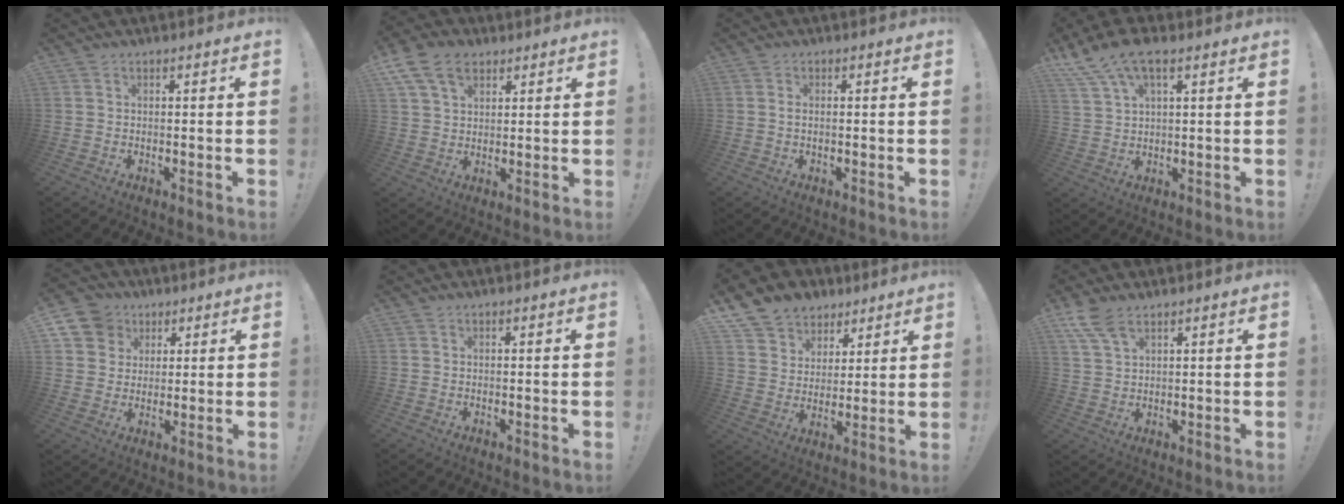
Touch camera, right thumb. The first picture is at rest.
{"total": 10.8, "force": [5.6, 7.2, 5.8], "torque": [-0.096, -0.014, 0.112]}
{"total": 1.4, "force": [-0.3, 0.4, 1.3], "torque": [-0.025, 0.004, -0.004]}
{"total": 9.3, "force": [6.0, 3.3, 6.3], "torque": [-0.124, -0.024, 0.119]}
{"total": 9.5, "force": [4.1, 8.1, 2.5], "torque": [-0.035, -0.020, 0.083]}
{"total": 0.0}
{"total": 11.4, "force": [7.2, 8.6, 2.5], "torque": [-0.040, -0.049, 0.144]}
{"total": 6.7, "force": [4.6, 2.6, 4.1], "torque": [-0.081, -0.018, 0.089]}